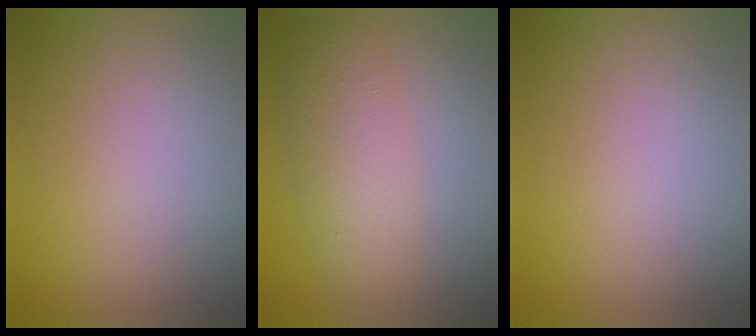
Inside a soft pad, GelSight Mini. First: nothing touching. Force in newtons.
{"total": 4.1, "press": 4.1, "slide": 0.1}
{"total": 0.0}